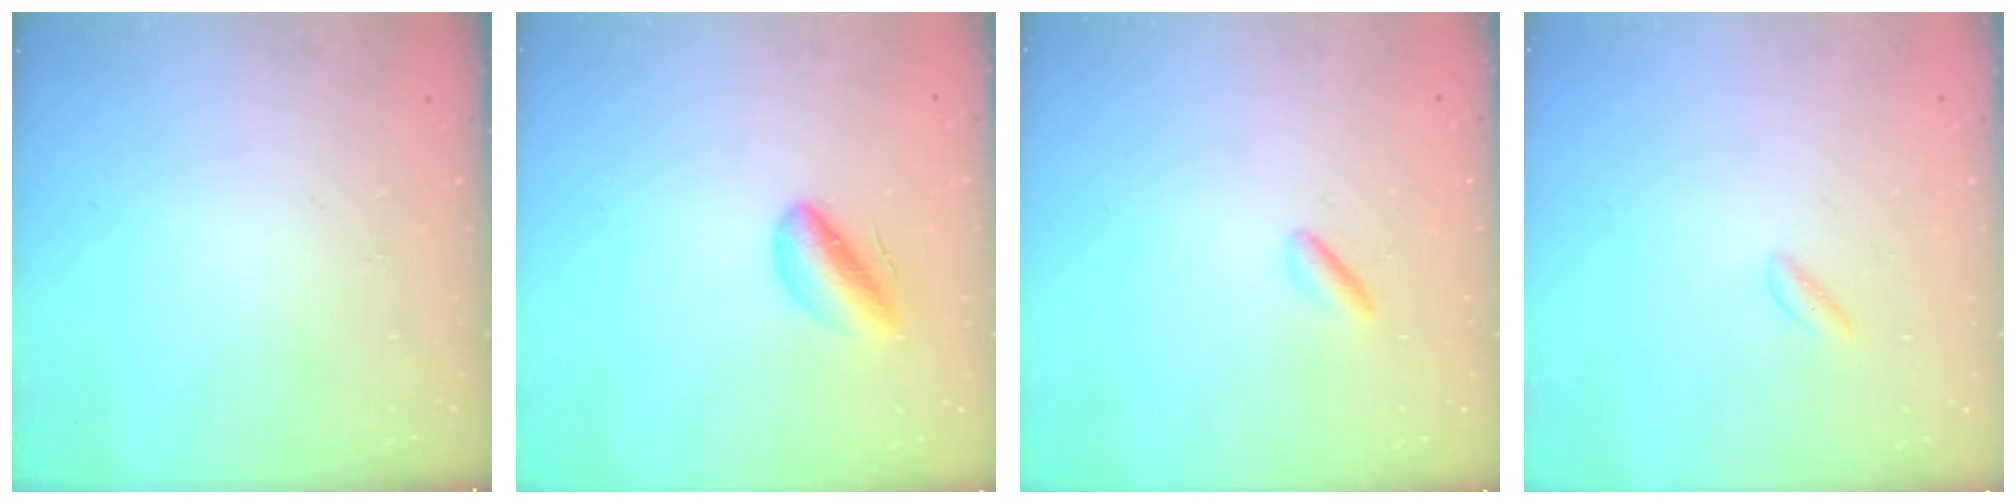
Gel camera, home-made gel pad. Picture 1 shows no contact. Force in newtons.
{"total": 8.1, "press": 7.7, "slide": 2.3}
{"total": 1.9, "press": 1.7, "slide": 0.8}
{"total": 0.7, "press": 0.5, "slide": 0.6}